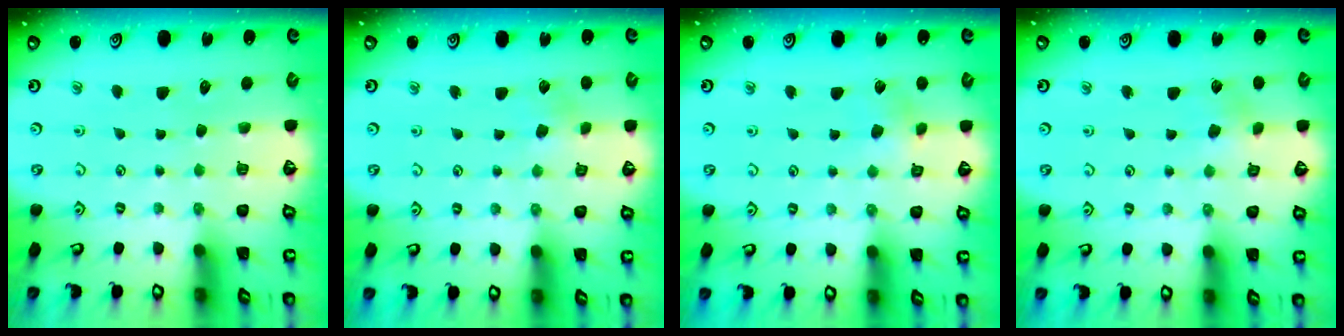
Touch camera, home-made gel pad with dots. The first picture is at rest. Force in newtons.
{"total": 2.4, "press": 2.3, "slide": 0.4}
{"total": 4.0, "press": 4.0, "slide": 0.2}
{"total": 3.2, "press": 3.1, "slide": 0.5}